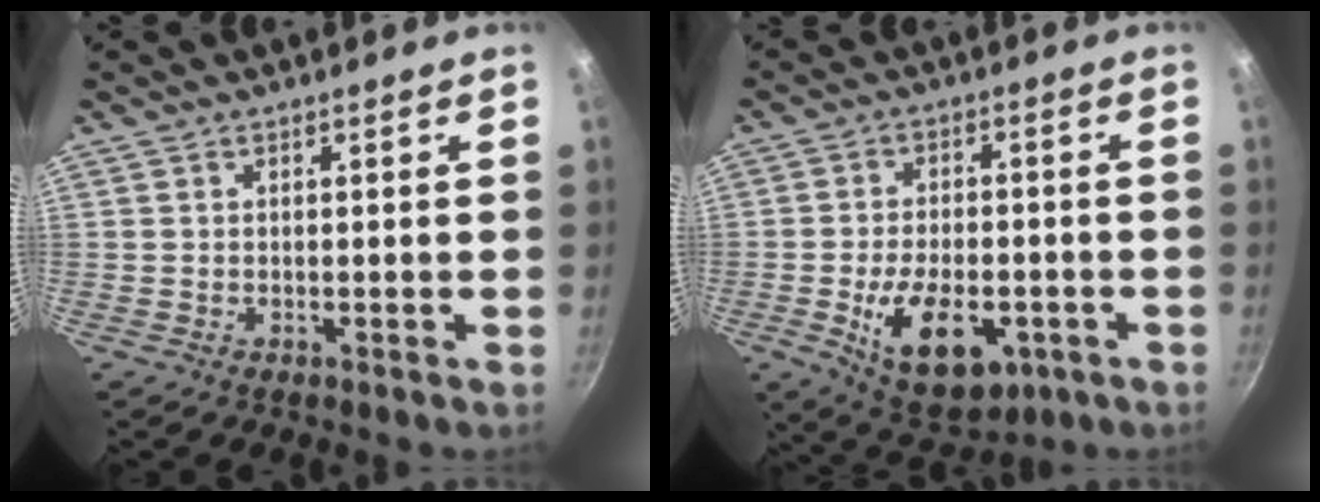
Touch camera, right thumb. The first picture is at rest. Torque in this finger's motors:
{"motor_torque": [-0.33, 0.51, 1.18, -0.47, 0.34]}